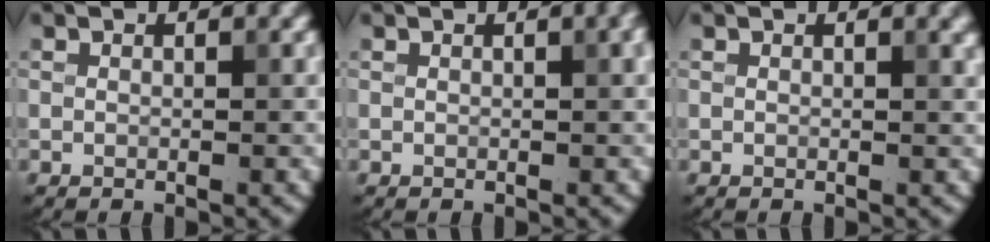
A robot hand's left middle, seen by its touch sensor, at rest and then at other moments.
{"total": 1.8, "force": [0.6, 0.6, 1.7], "torque": [-0.013, 0.009, 0.005]}
{"total": 1.2, "force": [0.7, 0.4, 1.0], "torque": [-0.007, 0.005, 0.008]}